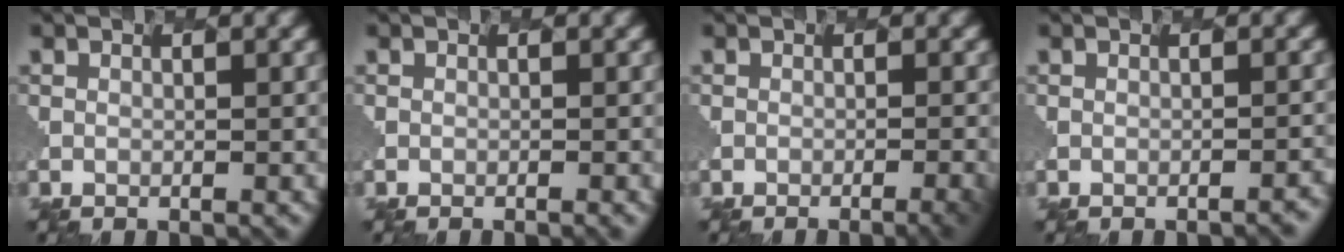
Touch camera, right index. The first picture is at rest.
{"total": 0.6, "force": [-0.3, 0.2, 0.4], "torque": [-0.001, 0.001, -0.013]}
{"total": 3.4, "force": [-1.5, 1.1, 2.8], "torque": [-0.022, 0.005, -0.016]}
{"total": 1.7, "force": [-1.3, 0.4, 1.1], "torque": [-0.003, 0.006, -0.012]}